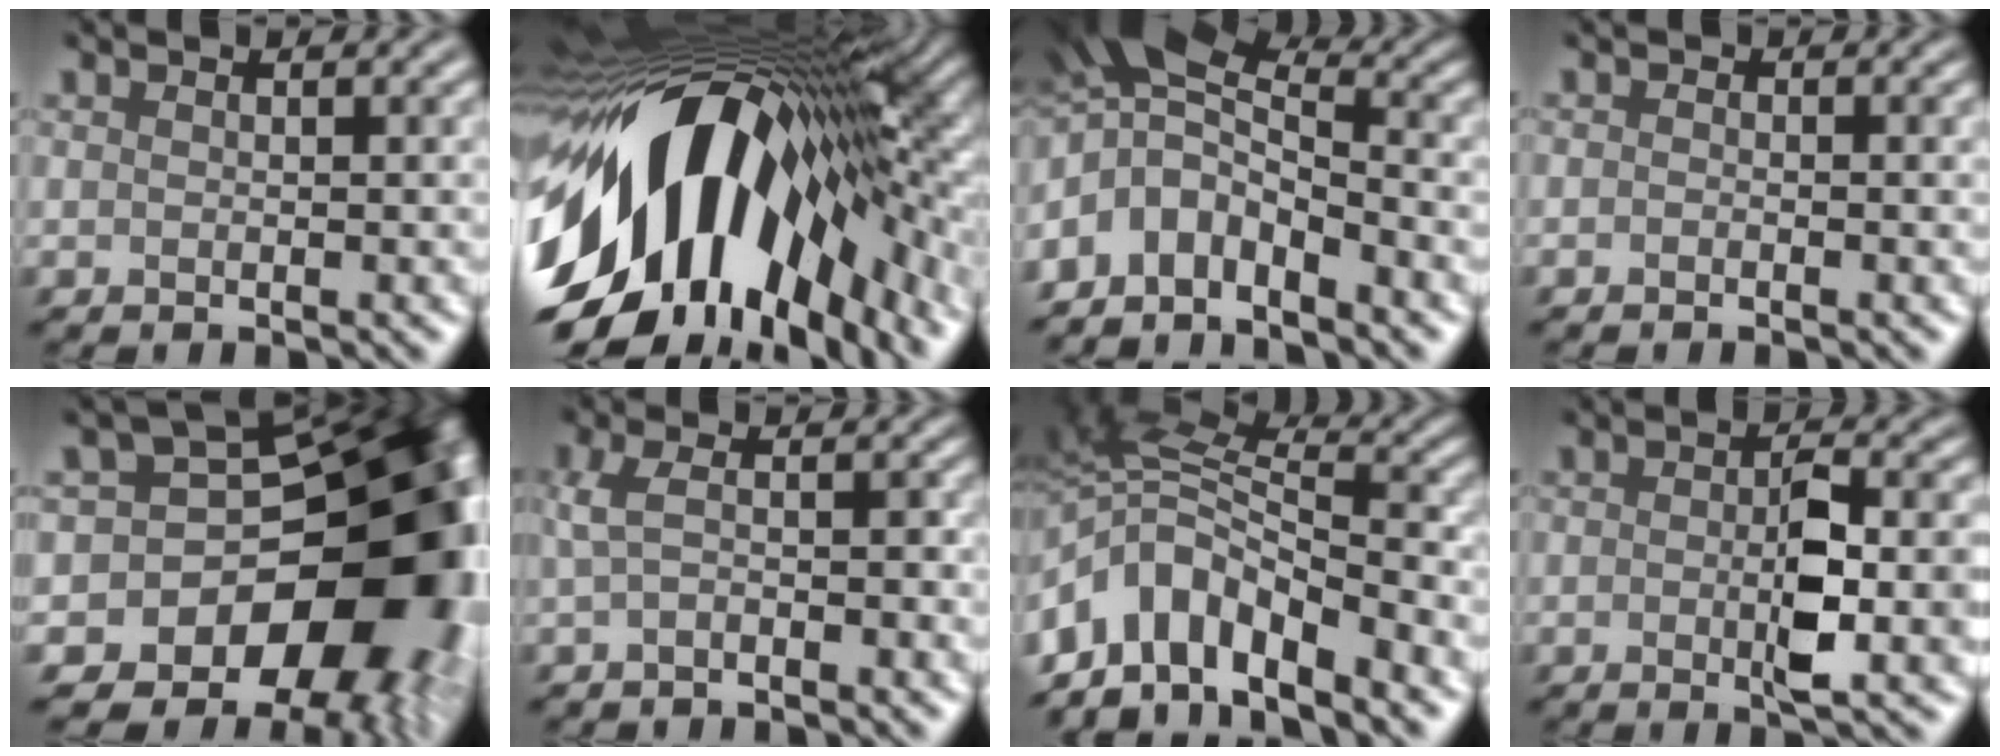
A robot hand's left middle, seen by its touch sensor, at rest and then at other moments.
{"total": 17.0, "force": [-5.1, 8.9, 13.5], "torque": [-0.259, -0.014, -0.075]}
{"total": 6.6, "force": [-3.1, 3.4, 4.7], "torque": [-0.099, 0.005, -0.056]}
{"total": 1.1, "force": [-0.8, -0.5, -0.5], "torque": [-0.008, -0.004, -0.001]}
{"total": 18.2, "force": [-6.5, 14.0, 9.8], "torque": [-0.085, -0.007, -0.091]}
{"total": 1.7, "force": [-1.0, 0.1, 1.3], "torque": [-0.053, 0.001, -0.004]}
{"total": 8.0, "force": [-4.7, 3.9, 5.2], "torque": [-0.100, 0.013, -0.076]}
{"total": 4.4, "force": [-1.3, 0.8, 4.2], "torque": [-0.090, -0.008, -0.004]}